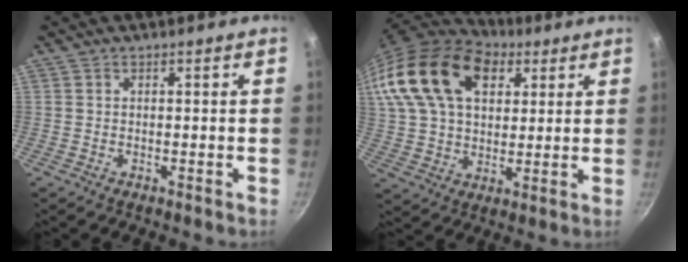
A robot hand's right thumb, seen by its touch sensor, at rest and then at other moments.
{"total": 24.6, "force": [10.7, 15.7, 15.6], "torque": [-0.300, 0.007, 0.190]}